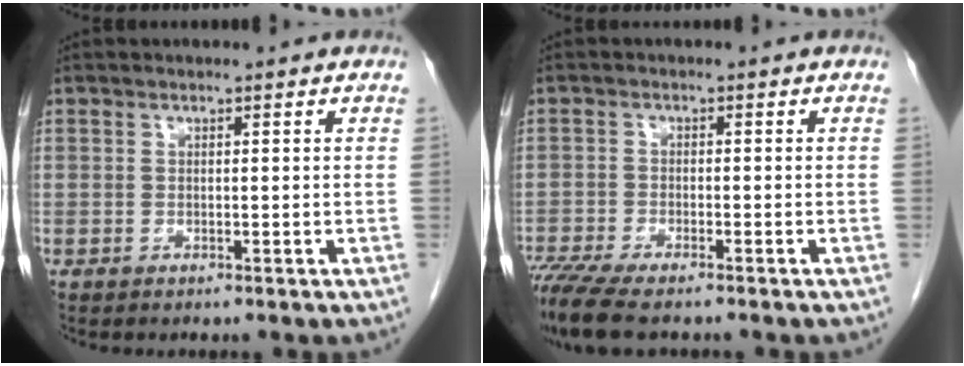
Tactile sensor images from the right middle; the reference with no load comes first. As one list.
[{"total": 9.1, "force": [-7.2, 2.0, 5.2], "torque": [-0.097, -0.018, -0.122]}]